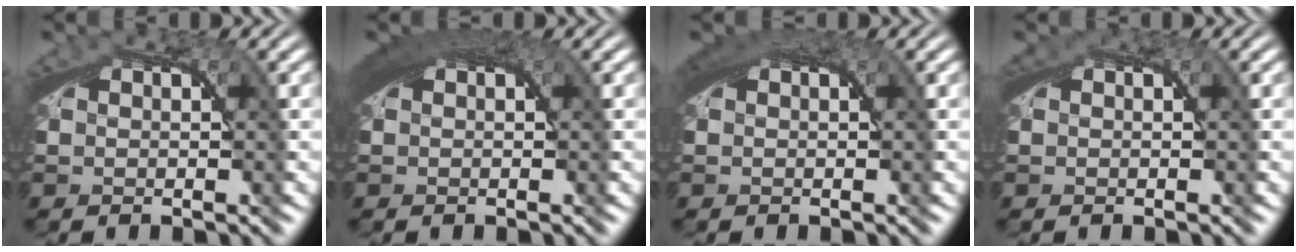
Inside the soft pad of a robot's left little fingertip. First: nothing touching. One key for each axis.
{"total": 3.9, "fx": 1.7, "fy": 1.4, "fz": 3.2, "tx": -0.045, "ty": 0.014, "tz": 0.022}
{"total": 2.8, "fx": 1.4, "fy": 1.0, "fz": 2.2, "tx": -0.034, "ty": 0.012, "tz": 0.018}
{"total": 0.8, "fx": 0.4, "fy": 0.5, "fz": 0.5, "tx": -0.006, "ty": 0.002, "tz": 0.005}